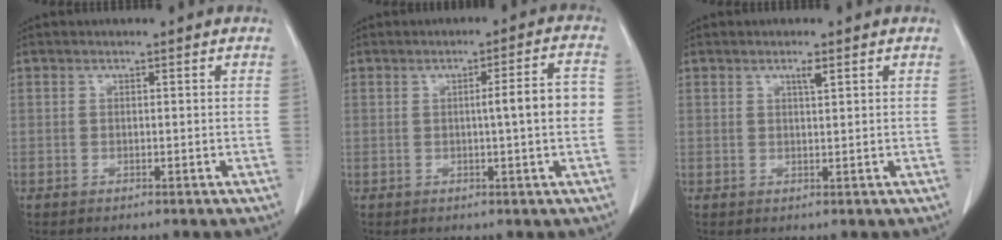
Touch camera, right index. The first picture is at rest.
{"total": 6.0, "force": [-0.3, -0.1, 6.0], "torque": [-0.082, 0.010, -0.005]}
{"total": 1.4, "force": [0.8, 0.0, 1.1], "torque": [-0.019, -0.002, 0.014]}